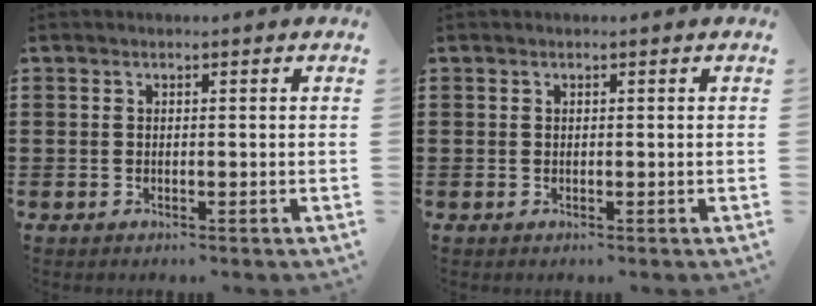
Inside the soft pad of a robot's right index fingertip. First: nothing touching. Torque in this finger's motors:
{"motor_torque": [0.03, -0.01, 0.02, 0.01]}